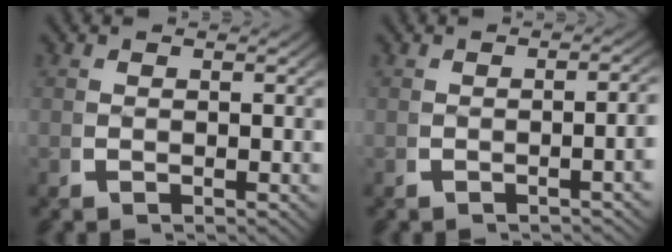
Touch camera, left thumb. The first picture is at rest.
{"total": 2.4, "force": [-0.5, 0.3, 2.4], "torque": [-0.033, 0.007, -0.010]}